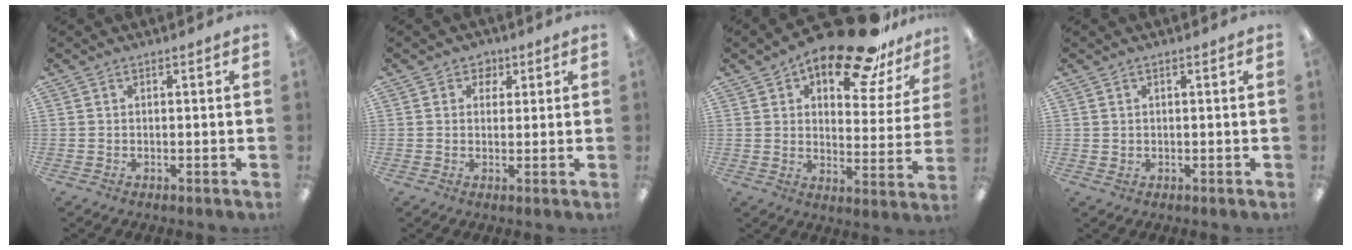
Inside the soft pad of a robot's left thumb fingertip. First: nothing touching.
{"total": 2.9, "force": [1.4, 2.4, 0.6], "torque": [-0.002, -0.001, 0.022]}
{"total": 17.8, "force": [13.7, 6.4, 9.5], "torque": [-0.140, -0.090, 0.229]}
{"total": 0.7, "force": [0.4, 0.6, 0.3], "torque": [-0.005, 0.004, 0.006]}